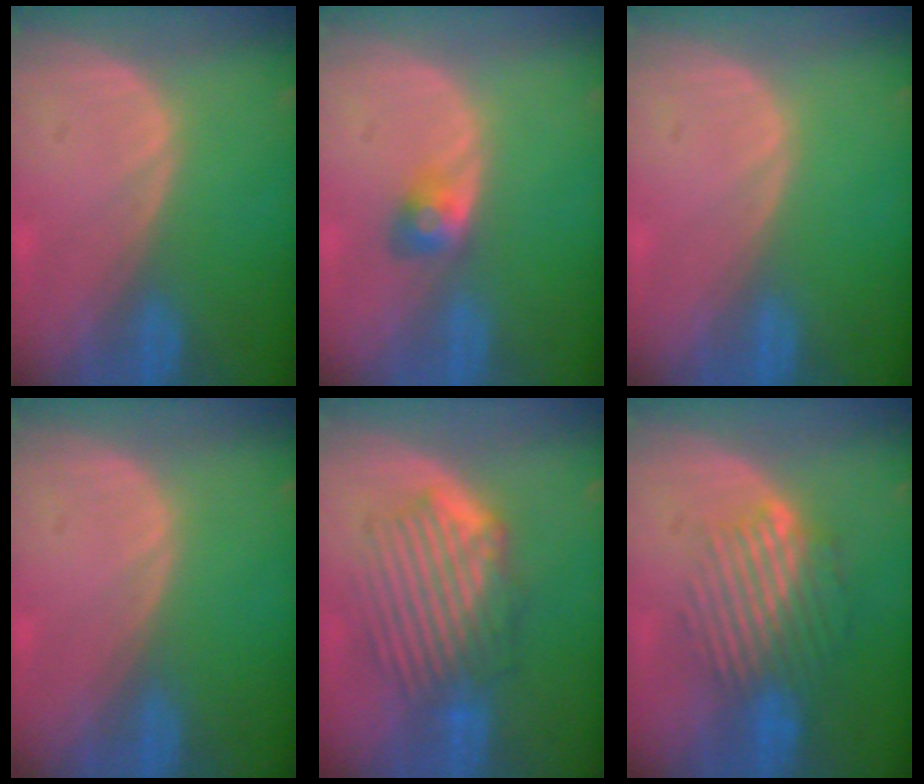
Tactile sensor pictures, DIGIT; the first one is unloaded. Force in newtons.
{"total": 2.8, "press": 2.5, "slide": 1.2}
{"total": 0.0}
{"total": 0.0}
{"total": 9.0, "press": 8.2, "slide": 3.6}
{"total": 9.4, "press": 8.0, "slide": 5.1}